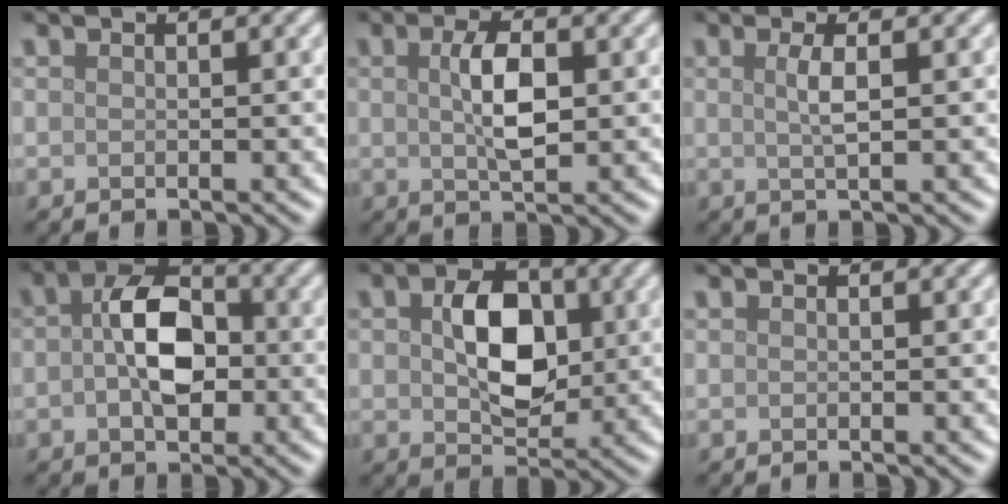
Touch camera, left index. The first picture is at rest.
{"total": 3.7, "force": [0.5, 1.4, 3.4], "torque": [-0.072, 0.001, 0.010]}
{"total": 1.9, "force": [0.4, 0.4, 1.8], "torque": [-0.033, 0.002, 0.005]}
{"total": 6.1, "force": [0.0, 3.7, 4.9], "torque": [-0.085, 0.006, -0.007]}
{"total": 6.3, "force": [0.6, 4.1, 4.8], "torque": [-0.088, -0.001, 0.011]}
{"total": 0.0}